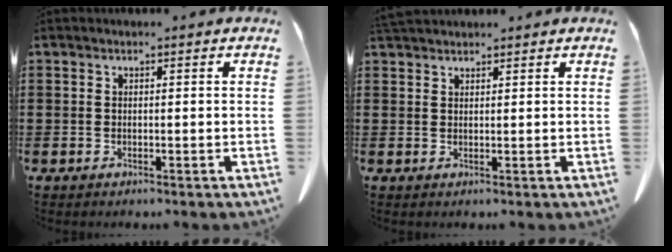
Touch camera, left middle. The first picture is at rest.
{"total": 2.0, "force": [1.8, 0.5, 0.5], "torque": [-0.014, 0.004, 0.036]}